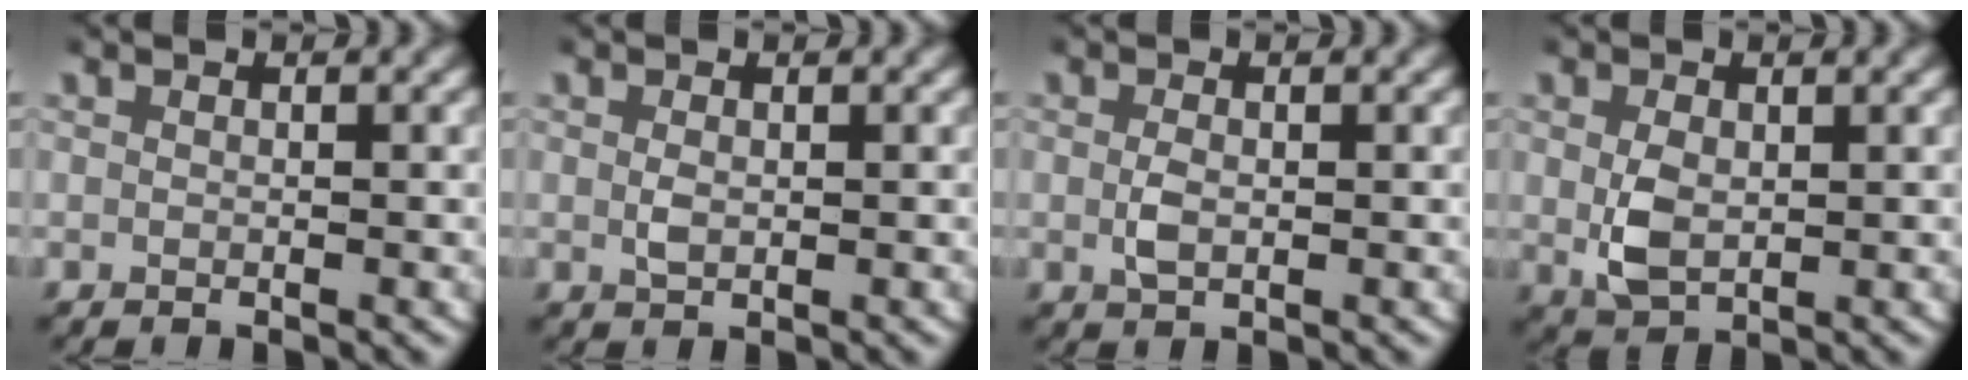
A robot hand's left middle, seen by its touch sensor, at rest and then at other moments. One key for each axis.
{"total": 1.1, "fx": 0.1, "fy": 0.6, "fz": 0.9, "tx": -0.023, "ty": -0.007, "tz": 0.009}
{"total": 1.6, "fx": -0.1, "fy": 0.9, "fz": 1.3, "tx": -0.034, "ty": -0.006, "tz": 0.004}
{"total": 3.4, "fx": 0.1, "fy": 2.3, "fz": 2.5, "tx": -0.061, "ty": -0.014, "tz": 0.011}